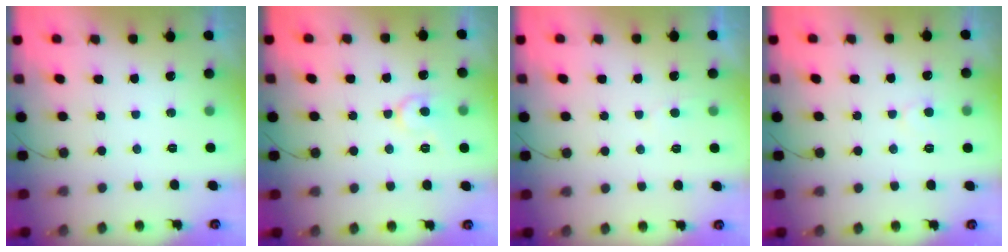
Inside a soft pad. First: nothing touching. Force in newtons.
{"total": 8.3, "press": 8.3, "slide": 0.7}
{"total": 2.6, "press": 2.6, "slide": 0.2}
{"total": 6.1, "press": 6.1, "slide": 0.4}